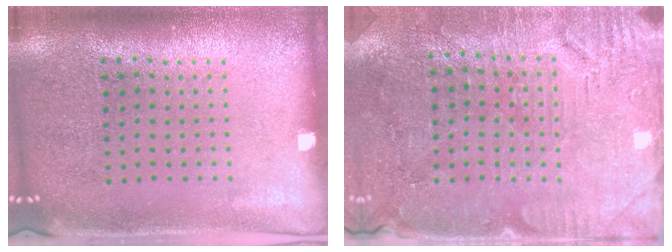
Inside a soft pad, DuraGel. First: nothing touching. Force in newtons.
{"total": 3.0, "press": 2.9, "slide": 0.6}